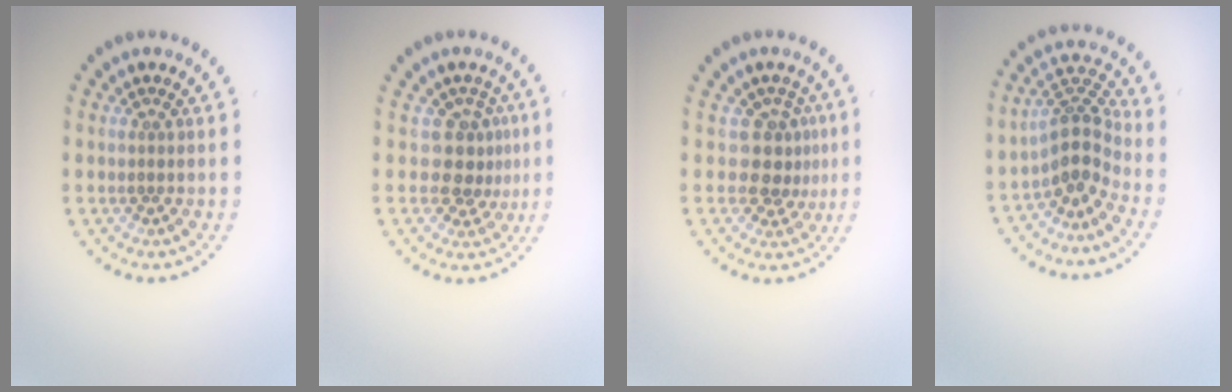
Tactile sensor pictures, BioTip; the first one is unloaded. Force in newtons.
{"total": 2.8, "press": 2.1, "slide": 1.9}
{"total": 2.8, "press": 2.1, "slide": 1.9}
{"total": 3.8, "press": 2.8, "slide": 2.5}